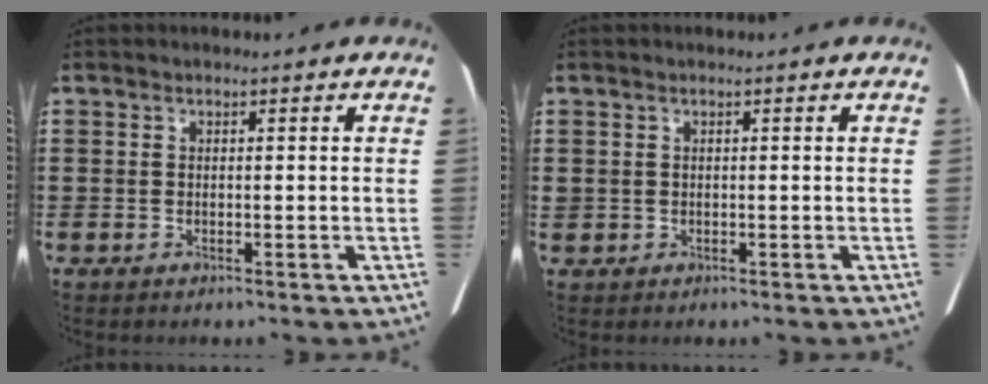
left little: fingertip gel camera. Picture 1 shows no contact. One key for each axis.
{"total": 0.5, "fx": 0.1, "fy": 0.5, "fz": 0.0, "tx": -0.003, "ty": 0.006, "tz": 0.002}